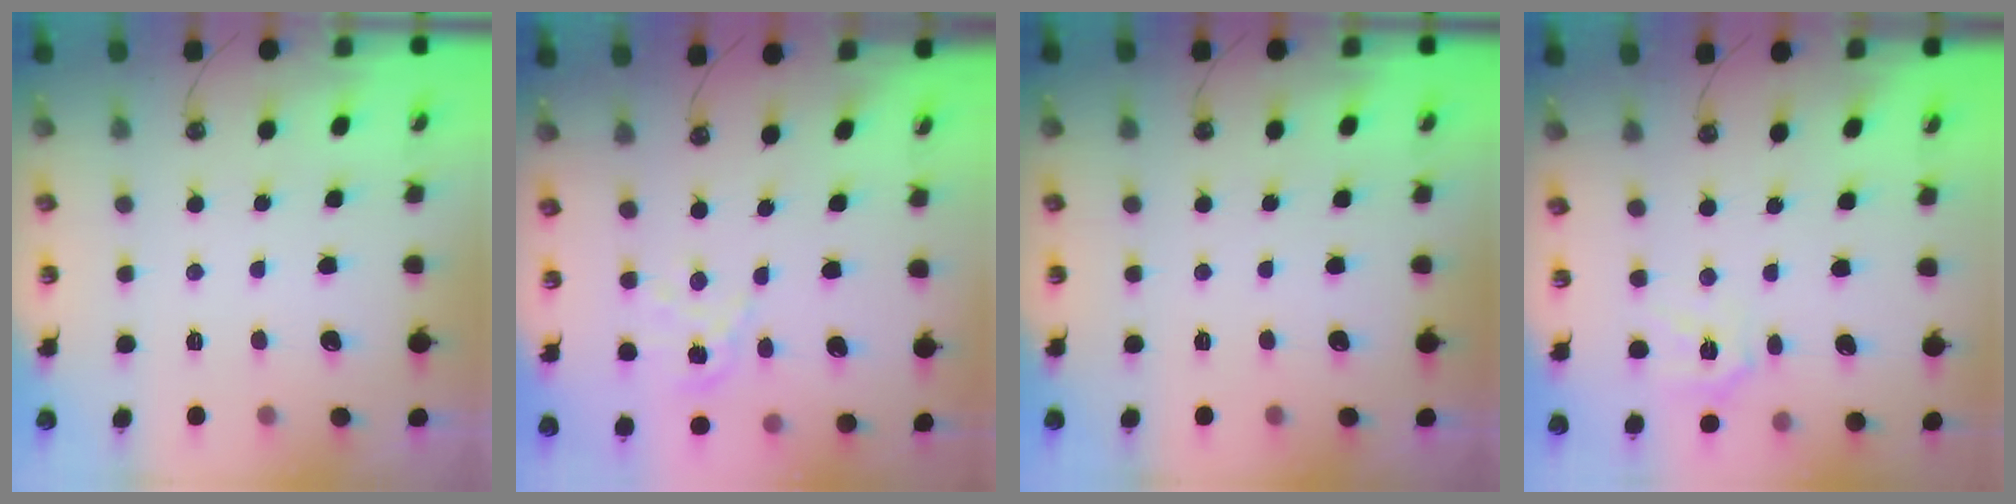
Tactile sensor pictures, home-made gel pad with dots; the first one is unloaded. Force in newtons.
{"total": 2.5, "press": 2.5, "slide": 0.2}
{"total": 0.0}
{"total": 10.1, "press": 10.0, "slide": 1.2}